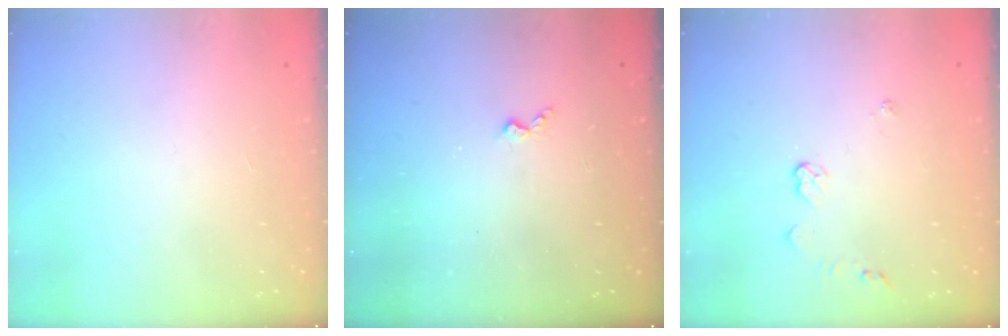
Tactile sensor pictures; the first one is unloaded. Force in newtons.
{"total": 3.0, "press": 3.0, "slide": 0.5}
{"total": 3.9, "press": 3.9, "slide": 0.4}